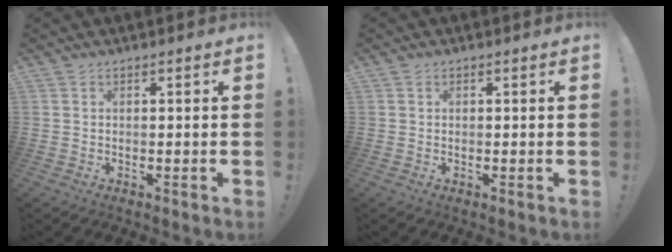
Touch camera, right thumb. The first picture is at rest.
{"total": 0.6, "force": [0.4, 0.4, -0.1], "torque": [0.008, -0.001, 0.006]}